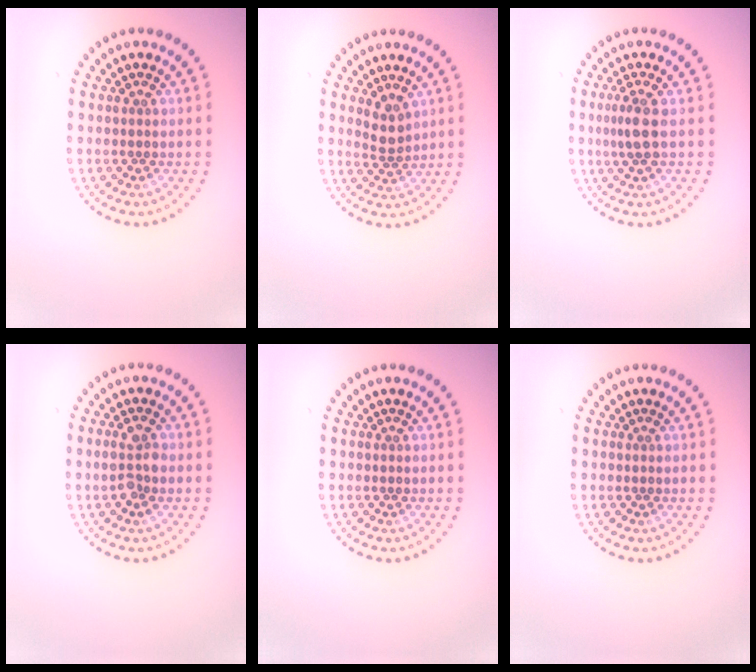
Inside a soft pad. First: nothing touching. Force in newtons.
{"total": 2.0, "press": 1.6, "slide": 1.2}
{"total": 2.2, "press": 1.8, "slide": 1.2}
{"total": 2.6, "press": 2.5, "slide": 0.6}
{"total": 0.0}
{"total": 0.0}